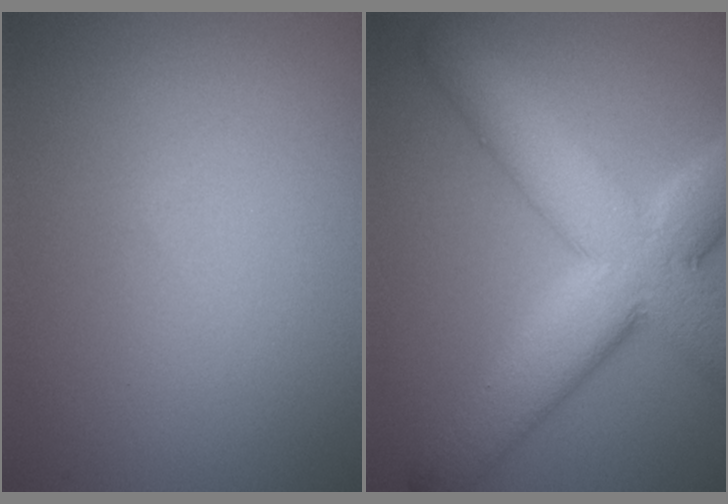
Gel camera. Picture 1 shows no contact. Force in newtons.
{"total": 10.2, "press": 10.2, "slide": 0.7}